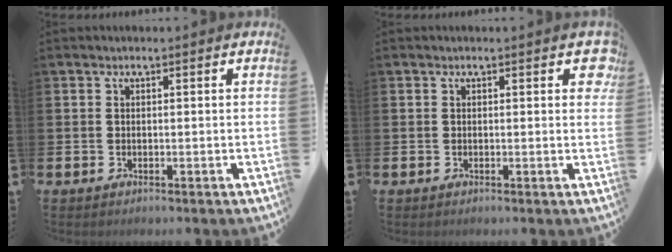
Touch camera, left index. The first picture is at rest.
{"total": 1.6, "force": [0.6, 0.7, 1.3], "torque": [-0.016, 0.004, 0.006]}